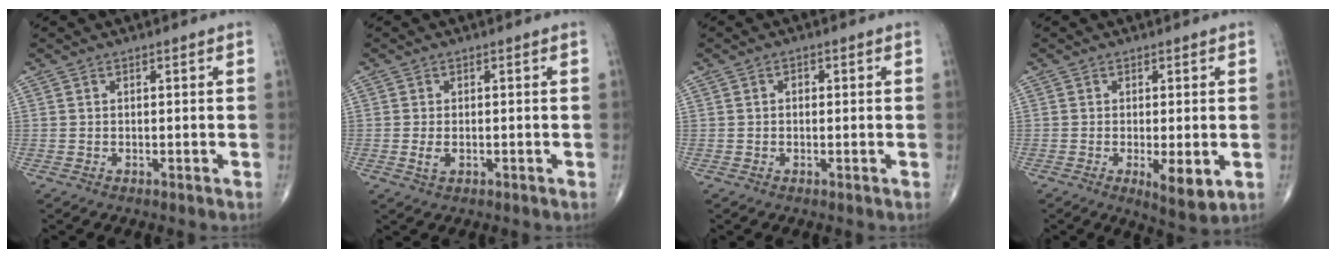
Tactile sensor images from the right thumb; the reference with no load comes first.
{"total": 2.1, "force": [-0.4, 1.2, 1.7], "torque": [-0.036, -0.003, -0.008]}
{"total": 1.1, "force": [0.1, 0.8, 0.8], "torque": [-0.006, 0.003, -0.001]}
{"total": 6.0, "force": [-1.5, 1.9, 5.5], "torque": [-0.087, -0.019, -0.019]}